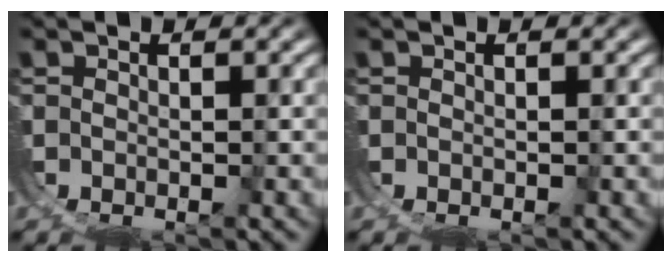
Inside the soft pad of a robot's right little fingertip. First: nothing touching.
{"total": 0.0}